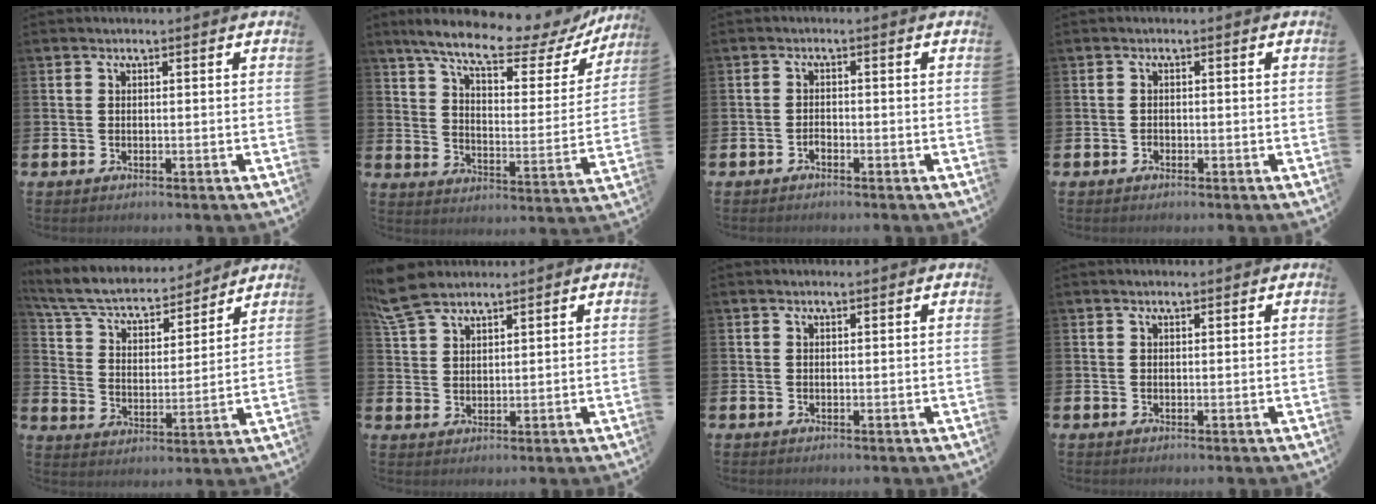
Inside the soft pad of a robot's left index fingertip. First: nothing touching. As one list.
[{"total": 10.6, "force": [9.0, 2.3, 5.2], "torque": [-0.127, -0.053, 0.149]}, {"total": 0.9, "force": [-0.8, 0.4, 0.2], "torque": [-0.007, -0.002, -0.015]}, {"total": 0.7, "force": [-0.5, 0.5, 0.0], "torque": [-0.010, 0.006, -0.009]}, {"total": 6.9, "force": [6.2, 2.3, 2.0], "torque": [-0.078, -0.045, 0.106]}, {"total": 6.4, "force": [5.7, 1.9, 2.2], "torque": [-0.061, -0.012, 0.107]}, {"total": 0.6, "force": [0.6, 0.0, 0.2], "torque": [-0.004, 0.001, 0.011]}, {"total": 0.9, "force": [0.9, 0.1, 0.3], "torque": [0.002, -0.002, 0.014]}]